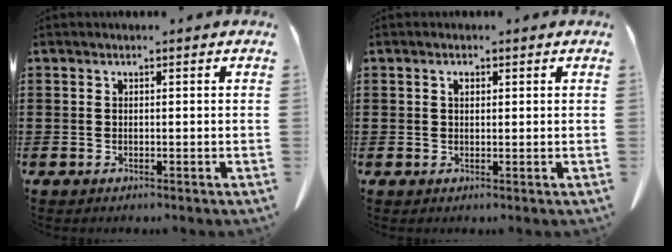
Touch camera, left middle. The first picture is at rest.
{"total": 1.2, "force": [0.6, 0.6, 0.8], "torque": [-0.018, 0.005, 0.010]}